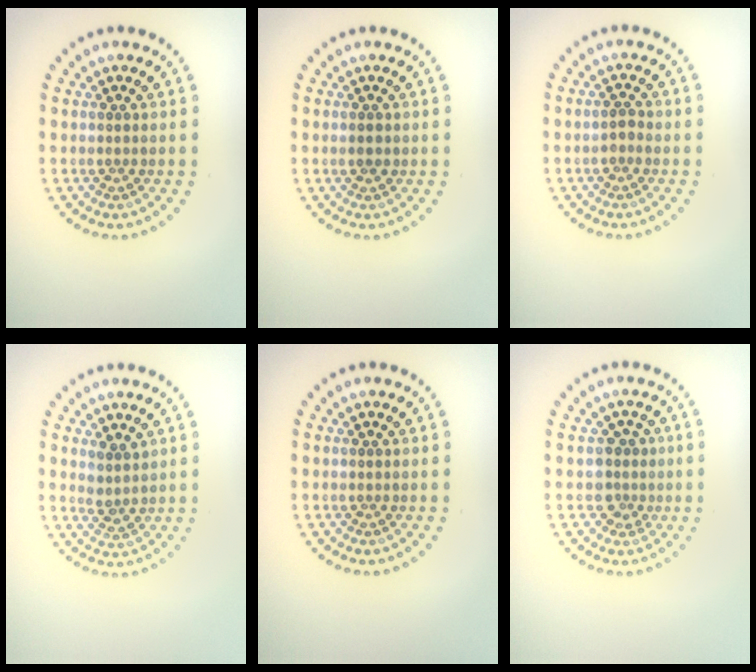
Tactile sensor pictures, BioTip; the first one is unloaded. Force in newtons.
{"total": 0.7, "press": 0.7, "slide": 0.1}
{"total": 0.9, "press": 0.9, "slide": 0.2}
{"total": 1.8, "press": 1.5, "slide": 1.1}
{"total": 0.0}
{"total": 2.1, "press": 1.7, "slide": 1.3}